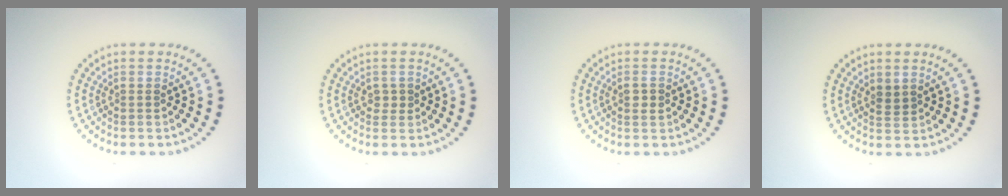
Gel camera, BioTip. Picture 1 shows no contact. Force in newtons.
{"total": 1.0, "press": 0.9, "slide": 0.3}
{"total": 1.1, "press": 1.0, "slide": 0.2}
{"total": 1.3, "press": 1.1, "slide": 0.6}